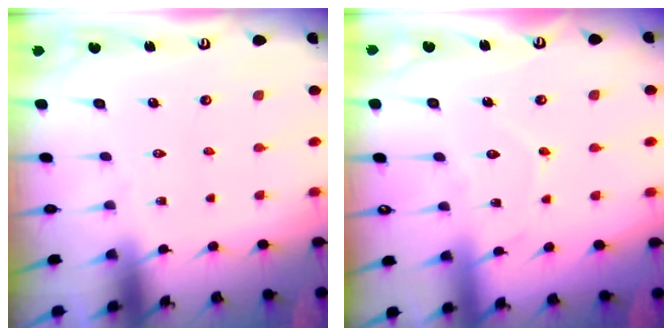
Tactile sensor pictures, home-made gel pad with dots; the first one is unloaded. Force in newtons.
{"total": 7.4, "press": 7.4, "slide": 0.8}